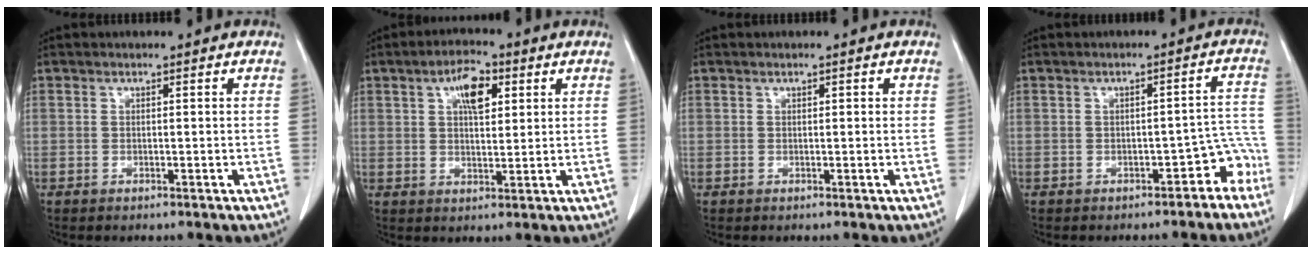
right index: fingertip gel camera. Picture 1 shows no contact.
{"total": 6.2, "force": [2.5, 2.5, 5.1], "torque": [-0.088, 0.009, 0.041]}
{"total": 0.7, "force": [0.3, 0.2, 0.6], "torque": [-0.010, 0.001, 0.004]}
{"total": 4.8, "force": [-3.2, 2.2, 2.8], "torque": [-0.011, 0.037, -0.035]}